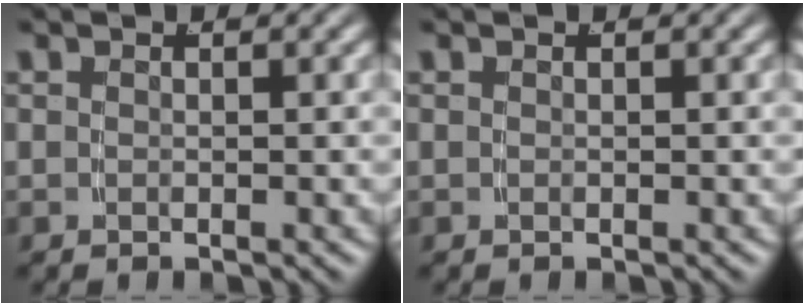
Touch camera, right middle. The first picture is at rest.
{"total": 0.0}